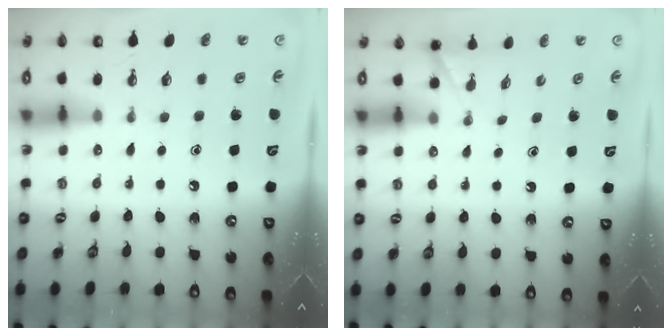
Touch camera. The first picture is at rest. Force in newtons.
{"total": 1.5, "press": 1.5, "slide": 0.1}